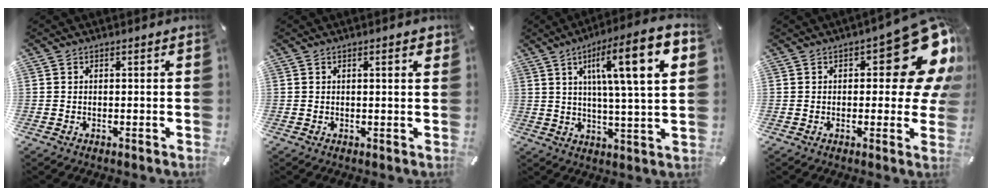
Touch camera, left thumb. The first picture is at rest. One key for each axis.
{"total": 1.9, "fx": 0.6, "fy": 0.3, "fz": 1.7, "tx": -0.027, "ty": 0.000, "tz": 0.007}
{"total": 16.1, "fx": 5.8, "fy": 2.6, "fz": 14.8, "tx": -0.238, "ty": -0.015, "tz": 0.078}
{"total": 18.0, "fx": 6.9, "fy": 7.5, "fz": 14.9, "tx": -0.172, "ty": -0.053, "tz": 0.110}